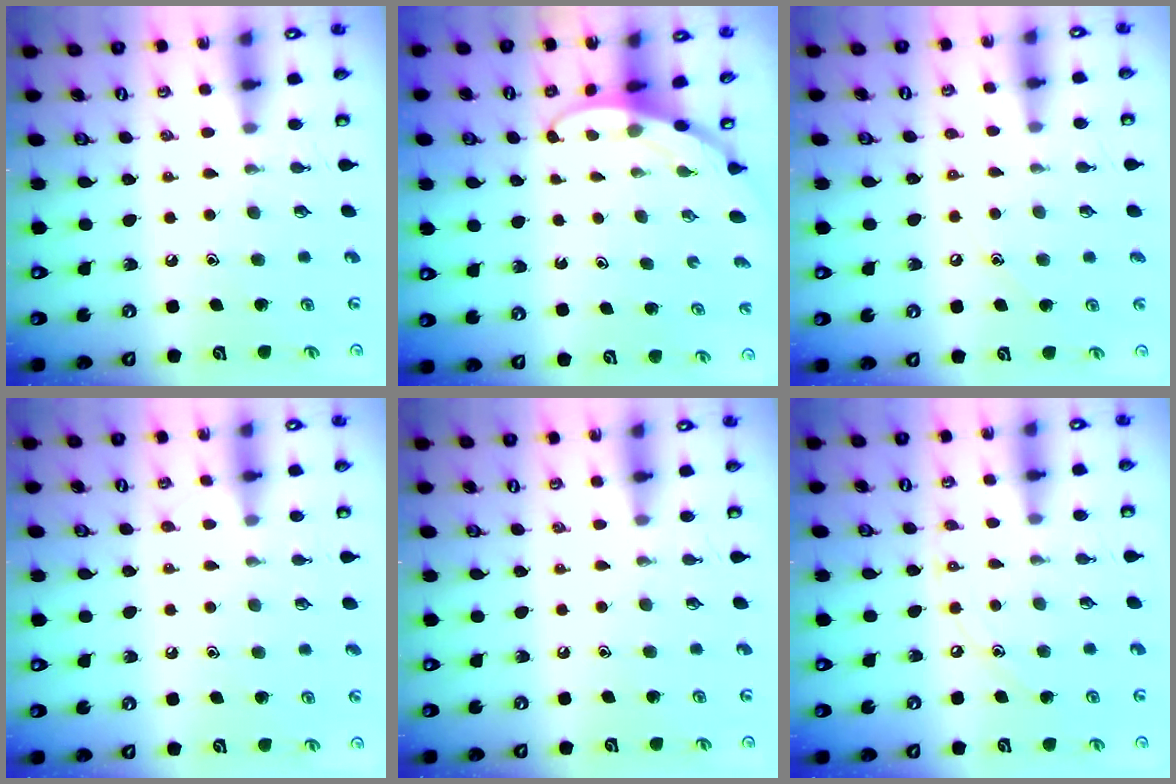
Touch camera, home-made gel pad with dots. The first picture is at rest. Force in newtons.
{"total": 3.0, "press": 3.0, "slide": 0.1}
{"total": 4.8, "press": 4.8, "slide": 0.5}
{"total": 4.3, "press": 4.3, "slide": 0.5}
{"total": 0.0}
{"total": 7.2, "press": 7.1, "slide": 0.8}